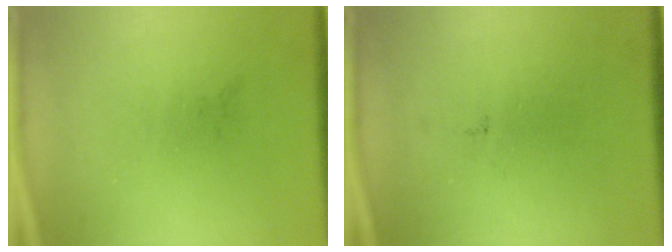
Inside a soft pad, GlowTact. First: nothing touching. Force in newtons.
{"total": 0.0}